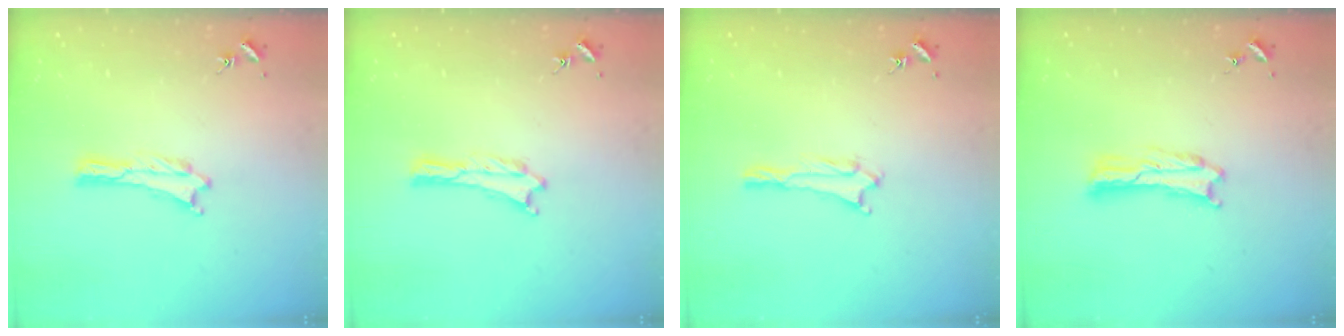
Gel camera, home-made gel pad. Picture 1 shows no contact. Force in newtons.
{"total": 0.0}
{"total": 1.0, "press": 1.0, "slide": 0.1}
{"total": 1.0, "press": 1.0, "slide": 0.2}